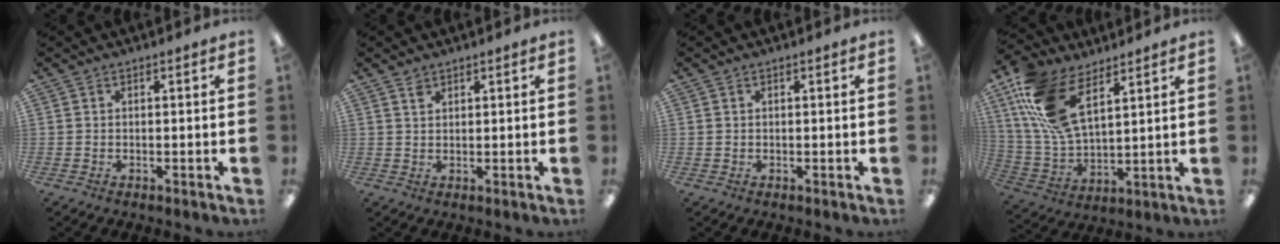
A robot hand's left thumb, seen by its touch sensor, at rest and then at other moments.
{"total": 2.1, "force": [1.6, 1.1, 0.8], "torque": [-0.010, -0.005, 0.030]}
{"total": 0.6, "force": [0.3, 0.5, 0.3], "torque": [-0.006, 0.003, 0.006]}
{"total": 18.3, "force": [9.7, 9.0, 12.7], "torque": [-0.291, -0.032, 0.174]}